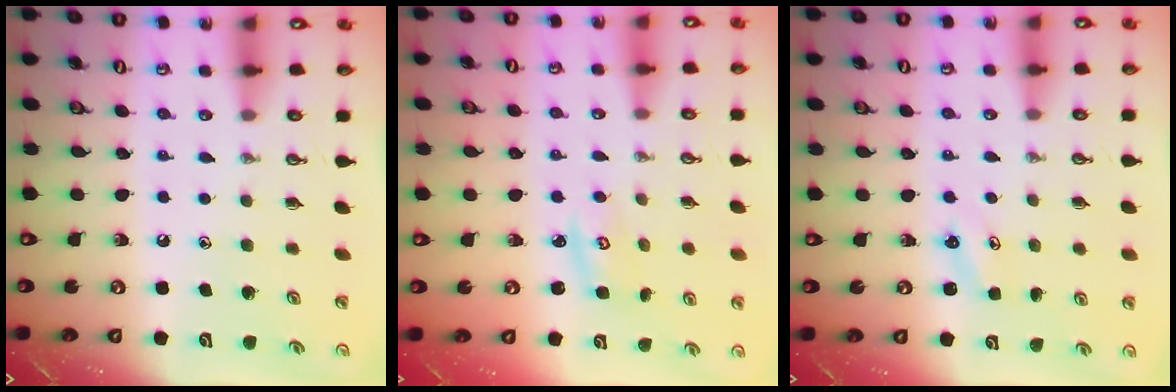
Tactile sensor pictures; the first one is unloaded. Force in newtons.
{"total": 2.8, "press": 2.8, "slide": 0.2}
{"total": 2.9, "press": 2.9, "slide": 0.3}